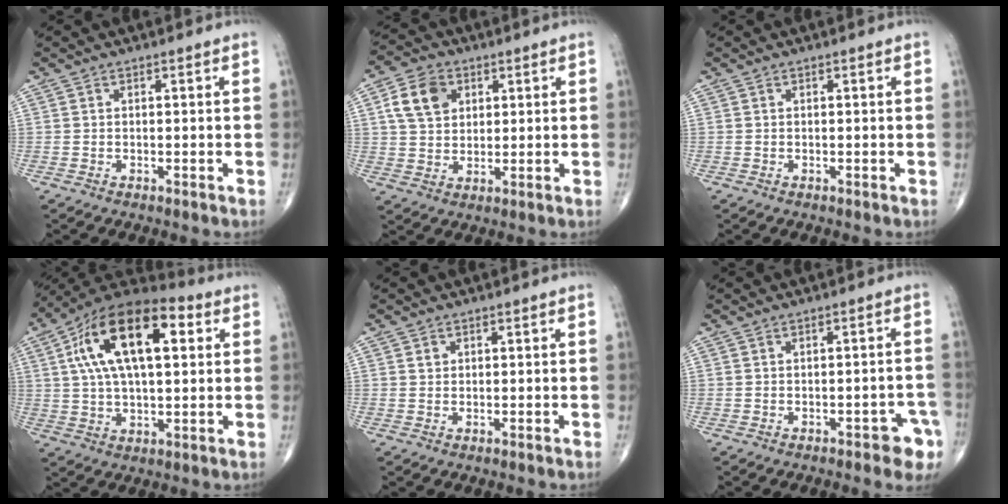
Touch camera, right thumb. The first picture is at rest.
{"total": 8.4, "force": [2.9, 6.3, 4.8], "torque": [-0.072, -0.002, 0.052]}
{"total": 0.0}
{"total": 20.7, "force": [5.5, 9.8, 17.4], "torque": [-0.293, 0.017, 0.083]}
{"total": 1.0, "force": [0.4, 0.8, 0.3], "torque": [0.000, -0.002, 0.007]}
{"total": 5.1, "force": [-2.9, 2.2, 3.6], "torque": [-0.023, 0.020, -0.033]}